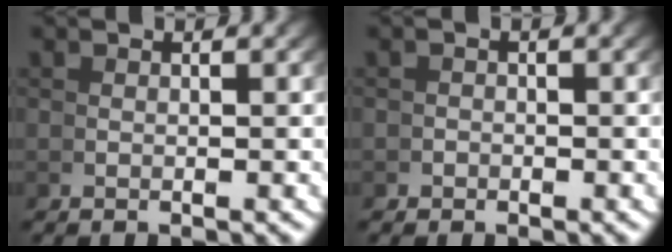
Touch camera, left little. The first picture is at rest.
{"total": 0.8, "force": [-0.6, 0.0, -0.5], "torque": [0.018, -0.002, -0.010]}